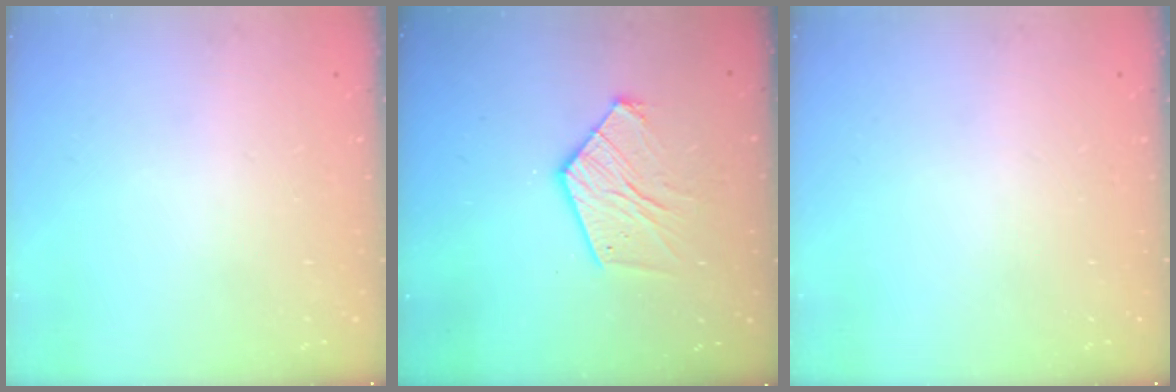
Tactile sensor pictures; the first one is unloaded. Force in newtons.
{"total": 12.0, "press": 11.9, "slide": 1.0}
{"total": 0.0}